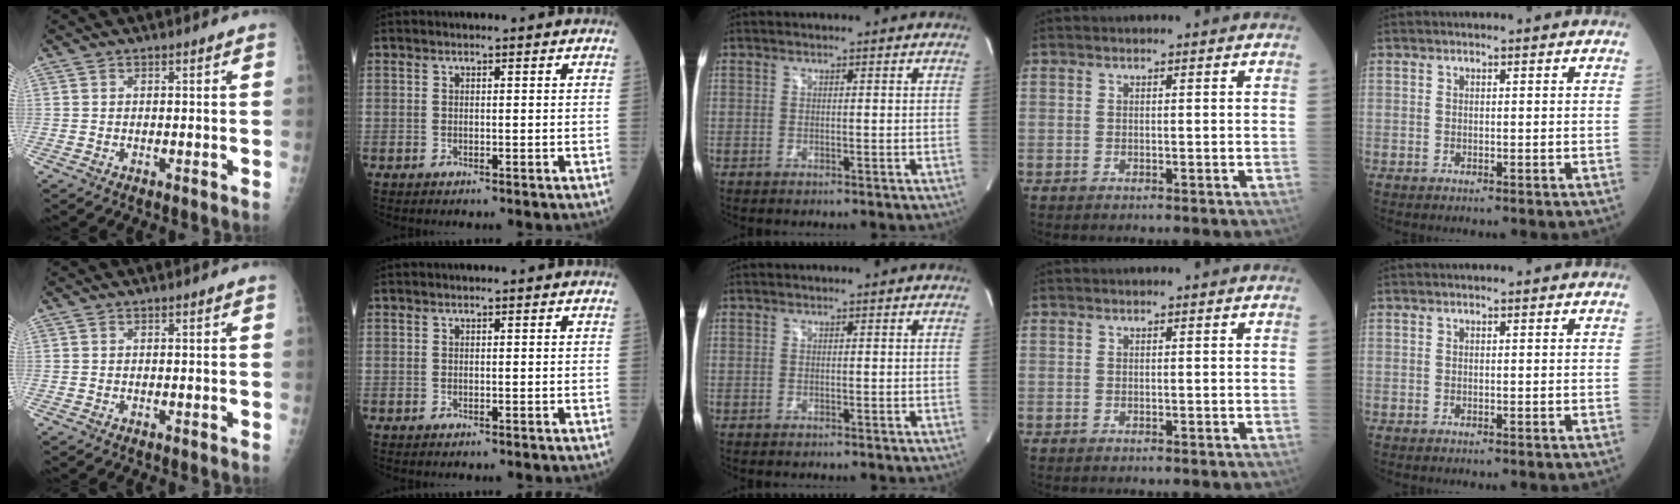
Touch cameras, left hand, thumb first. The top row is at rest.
{}